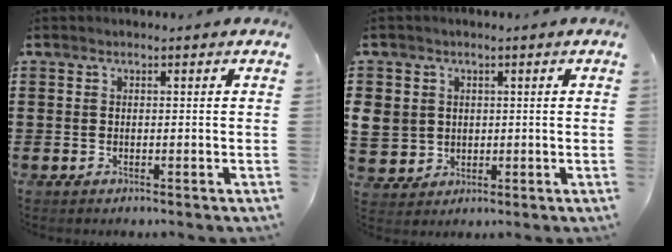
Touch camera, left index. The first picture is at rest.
{"total": 4.0, "force": [0.7, 3.9, 0.5], "torque": [-0.036, 0.010, 0.008]}